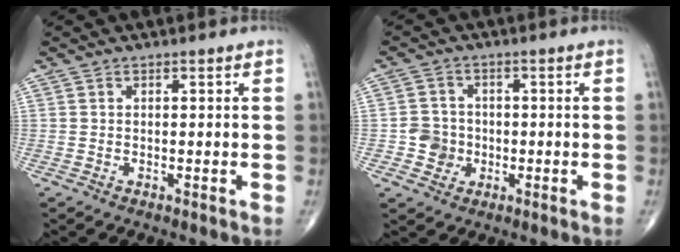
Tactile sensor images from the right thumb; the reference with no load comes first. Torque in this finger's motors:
{"motor_torque": [0.51, 0.35, -0.07, -0.18, 0.02]}